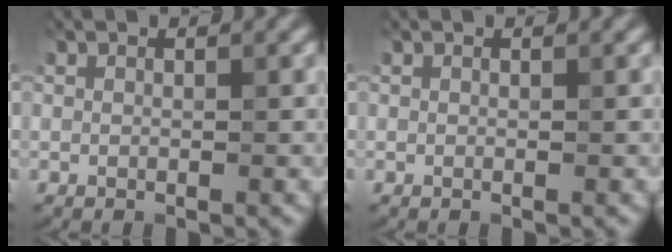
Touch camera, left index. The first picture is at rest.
{"total": 0.0}